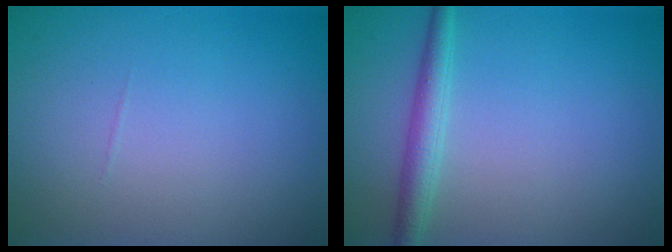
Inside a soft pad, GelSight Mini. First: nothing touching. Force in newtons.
{"total": 2.3, "press": 2.3, "slide": 0.1}